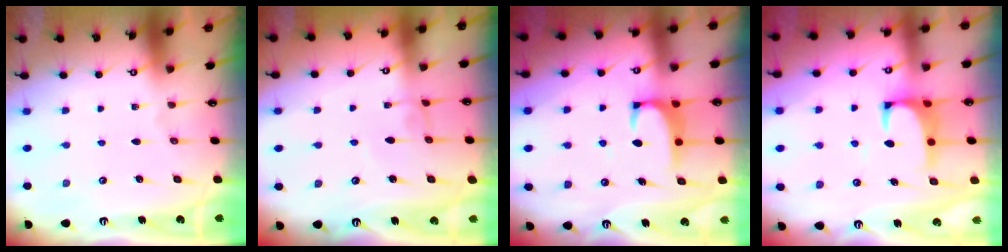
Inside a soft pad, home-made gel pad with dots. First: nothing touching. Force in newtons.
{"total": 2.9, "press": 2.9, "slide": 0.1}
{"total": 2.1, "press": 2.0, "slide": 0.3}
{"total": 1.7, "press": 1.6, "slide": 0.7}